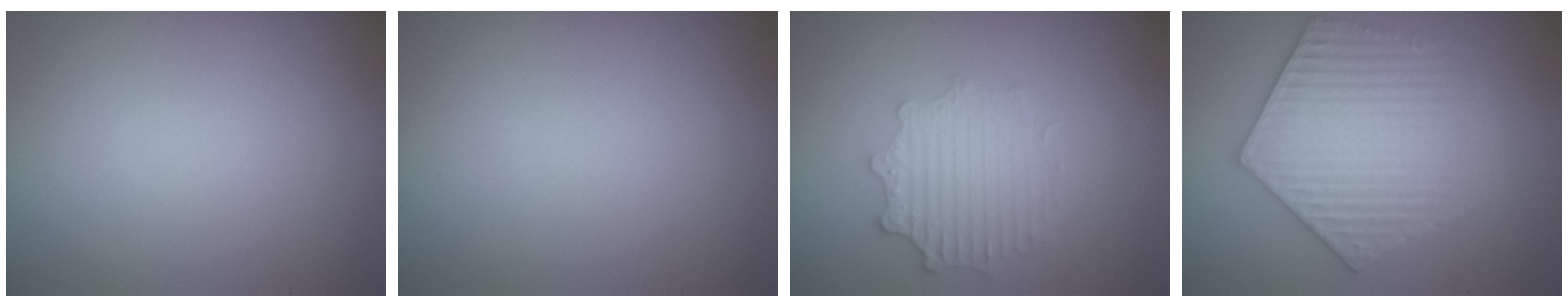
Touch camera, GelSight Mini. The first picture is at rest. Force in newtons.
{"total": 0.0}
{"total": 2.7, "press": 2.6, "slide": 0.8}
{"total": 6.1, "press": 6.1, "slide": 1.0}